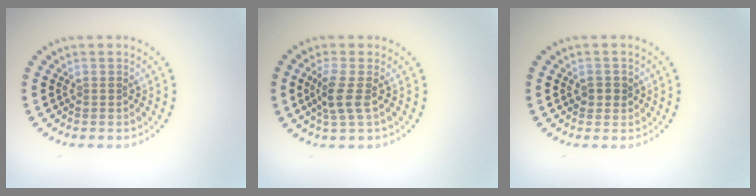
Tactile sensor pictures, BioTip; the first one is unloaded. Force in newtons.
{"total": 2.5, "press": 2.1, "slide": 1.5}
{"total": 1.3, "press": 1.2, "slide": 0.5}